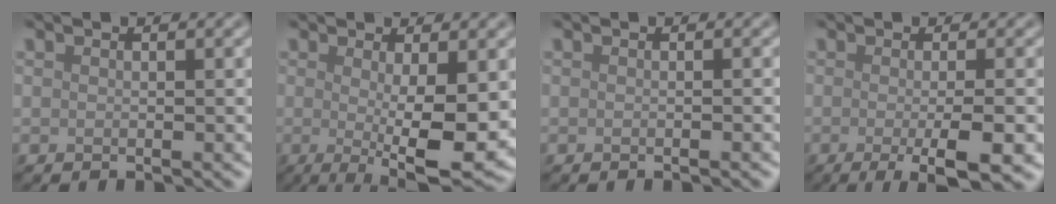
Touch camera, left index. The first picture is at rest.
{"total": 7.5, "force": [-0.5, 1.6, 7.3], "torque": [-0.107, -0.017, -0.003]}
{"total": 0.5, "force": [-0.3, 0.0, 0.4], "torque": [-0.004, 0.001, -0.005]}
{"total": 5.9, "force": [-1.7, 1.5, 5.5], "torque": [-0.074, -0.009, -0.023]}